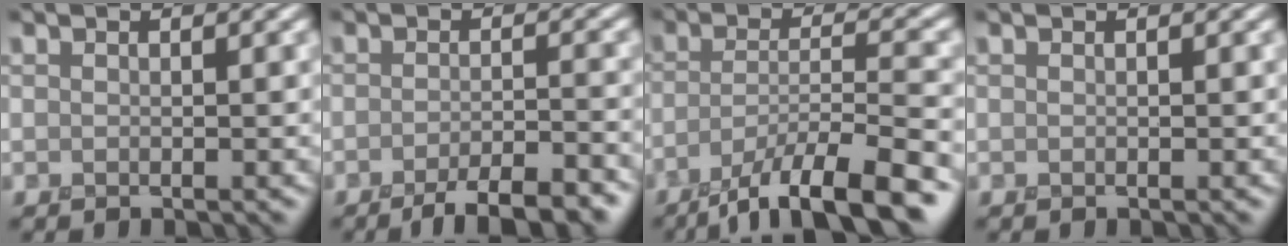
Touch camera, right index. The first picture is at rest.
{"total": 5.8, "force": [-4.1, 1.4, 4.0], "torque": [-0.053, 0.000, -0.064]}
{"total": 10.0, "force": [-6.5, 2.4, 7.2], "torque": [-0.111, -0.001, -0.113]}
{"total": 0.0}